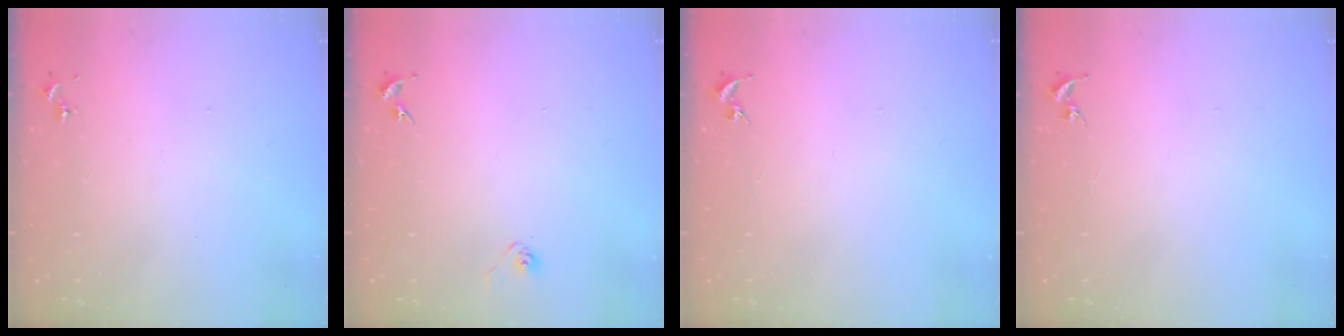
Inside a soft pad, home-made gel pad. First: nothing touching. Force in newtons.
{"total": 2.8, "press": 2.6, "slide": 1.1}
{"total": 0.0}
{"total": 0.0}